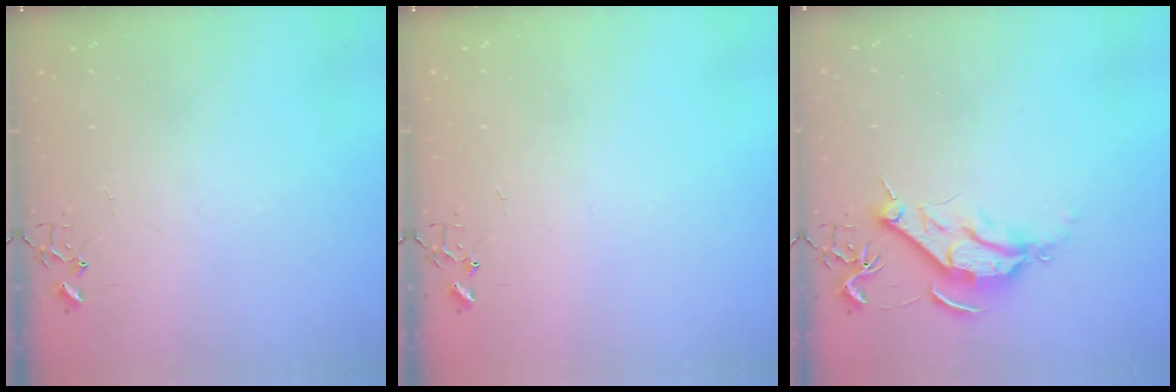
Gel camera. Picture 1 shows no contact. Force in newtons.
{"total": 0.0}
{"total": 9.1, "press": 9.0, "slide": 0.8}